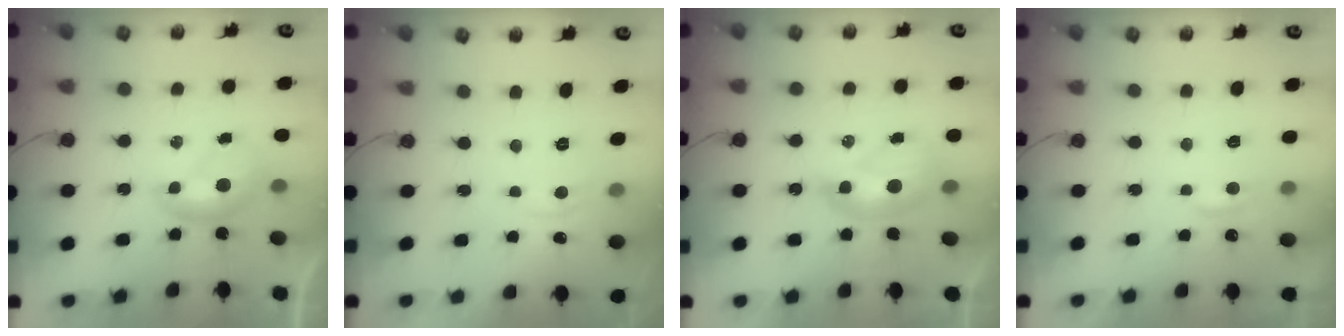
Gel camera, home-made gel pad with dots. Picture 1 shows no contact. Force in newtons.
{"total": 1.0, "press": 0.8, "slide": 0.6}
{"total": 2.6, "press": 2.5, "slide": 0.6}
{"total": 0.0}